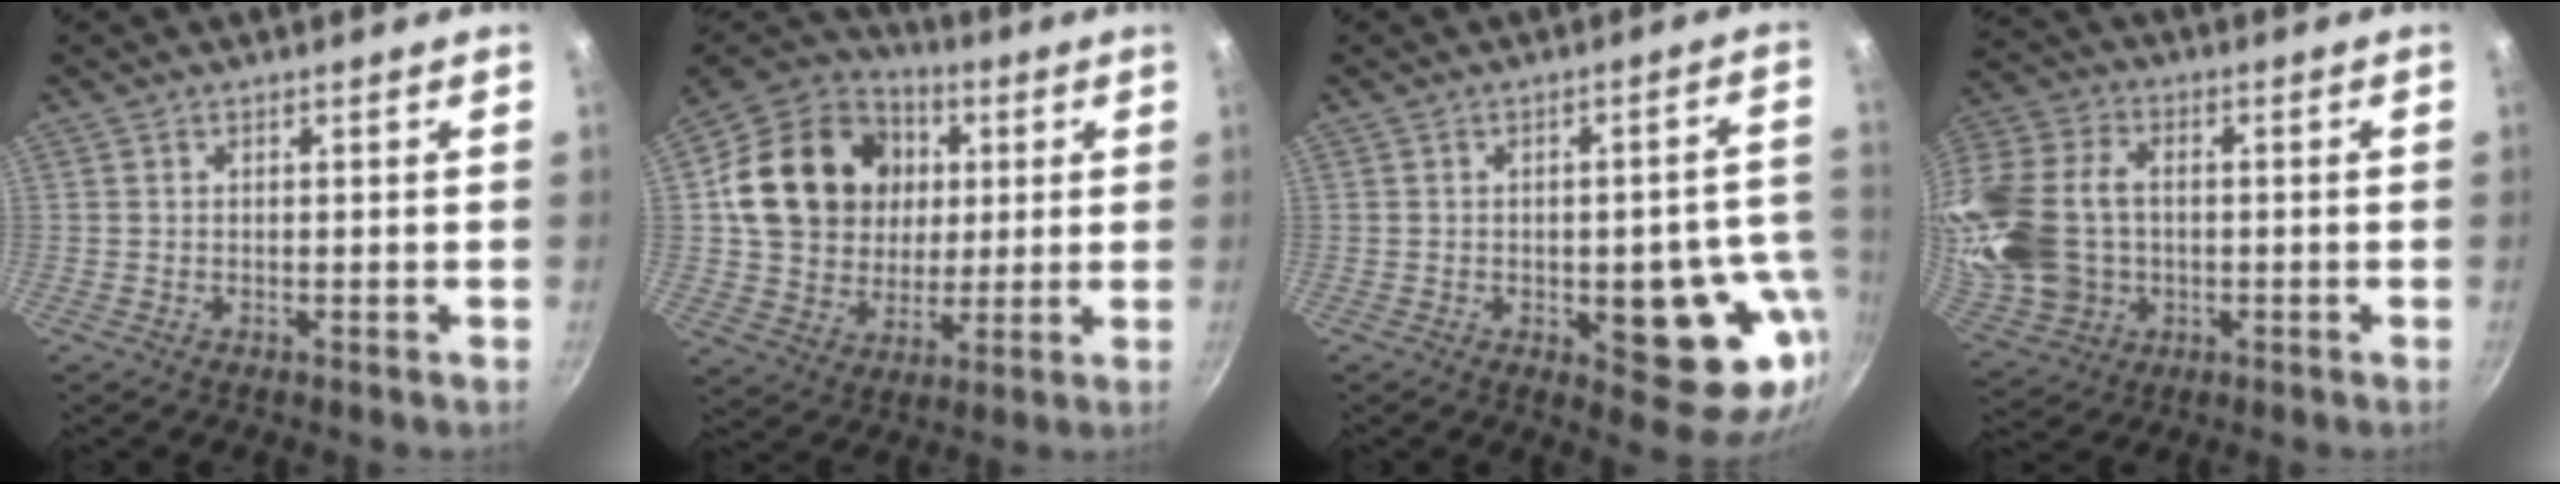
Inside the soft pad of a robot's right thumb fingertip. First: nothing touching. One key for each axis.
{"total": 21.2, "fx": 4.0, "fy": 17.7, "fz": 10.9, "tx": -0.173, "ty": 0.015, "tz": 0.072}
{"total": 15.4, "fx": -3.6, "fy": 6.9, "fz": 13.2, "tx": -0.102, "ty": 0.010, "tz": -0.042}
{"total": 20.8, "fx": -0.5, "fy": 16.0, "fz": 13.4, "tx": -0.278, "ty": 0.025, "tz": 0.000}